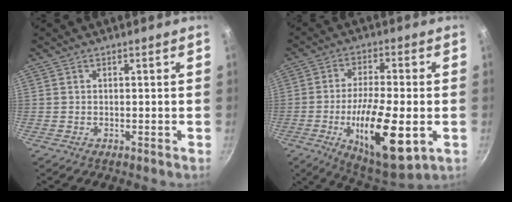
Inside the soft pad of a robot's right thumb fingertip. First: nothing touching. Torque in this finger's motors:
{"motor_torque": [-0.04, 1.11, 1.55, -0.22, 0.30]}